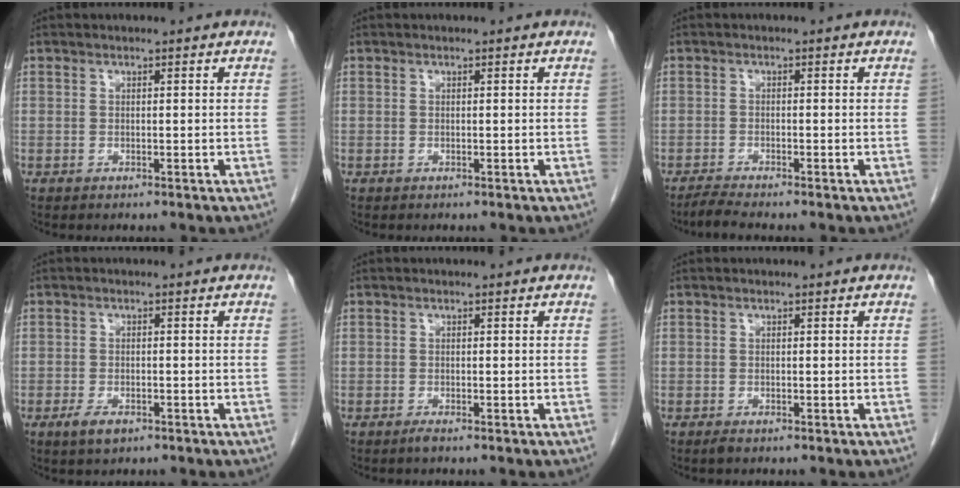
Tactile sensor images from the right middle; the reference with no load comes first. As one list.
[{"total": 0.0}, {"total": 2.3, "force": [-2.1, -0.5, 0.8], "torque": [-0.028, -0.010, -0.045]}, {"total": 2.8, "force": [-1.6, 1.2, 1.9], "torque": [-0.041, -0.001, -0.023]}, {"total": 0.7, "force": [-0.5, -0.1, 0.4], "torque": [-0.008, -0.001, -0.010]}, {"total": 0.6, "force": [-0.5, 0.2, 0.4], "torque": [-0.009, -0.002, -0.007]}]